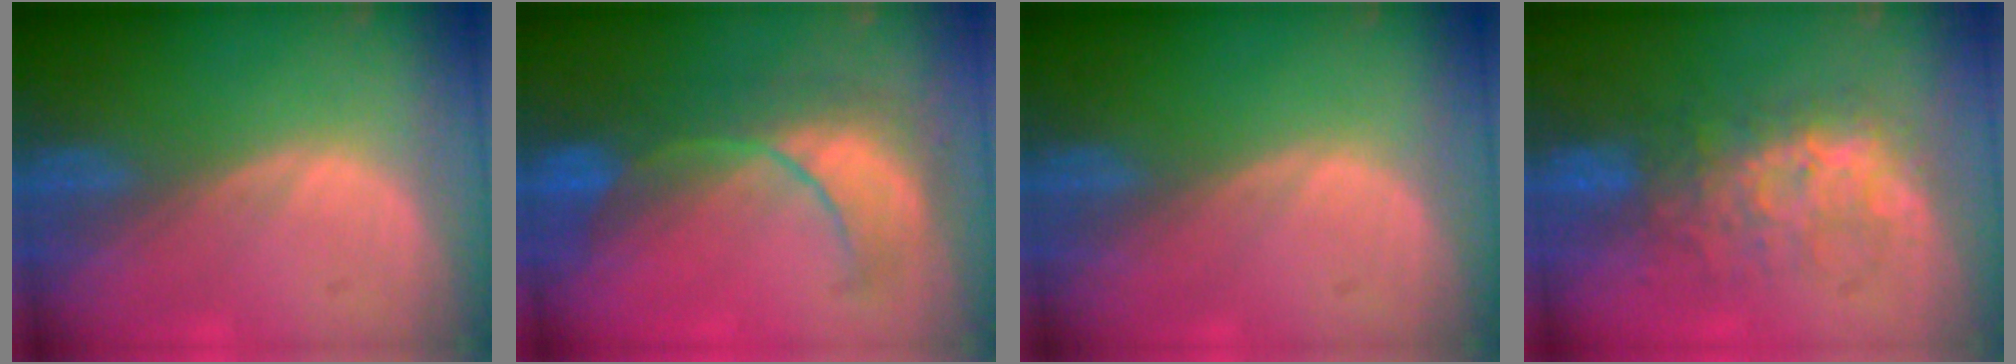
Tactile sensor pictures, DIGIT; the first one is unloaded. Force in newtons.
{"total": 8.4, "press": 8.3, "slide": 1.6}
{"total": 0.0}
{"total": 8.0, "press": 7.8, "slide": 1.9}